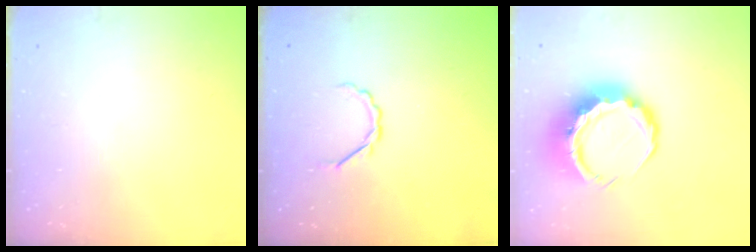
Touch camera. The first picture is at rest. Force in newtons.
{"total": 2.5, "press": 2.4, "slide": 0.8}
{"total": 9.3, "press": 9.1, "slide": 1.7}